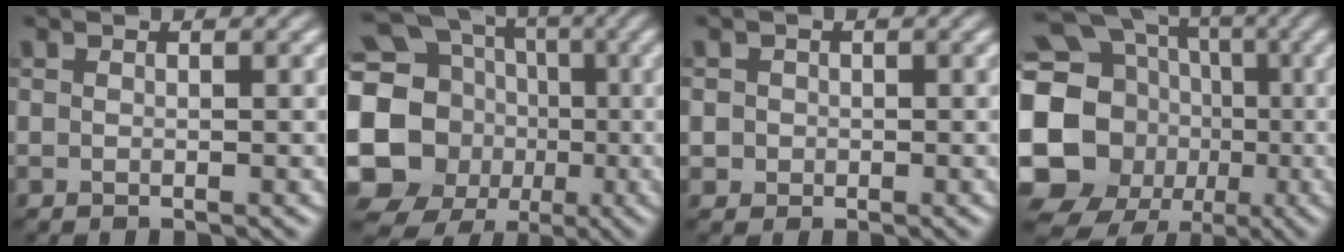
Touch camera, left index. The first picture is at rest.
{"total": 18.0, "force": [-1.8, 16.6, 6.6], "torque": [-0.156, -0.006, -0.069]}
{"total": 1.1, "force": [-0.2, 1.1, -0.1], "torque": [0.013, -0.003, -0.001]}
{"total": 20.4, "force": [-2.9, 18.4, 8.2], "torque": [-0.171, -0.011, -0.096]}